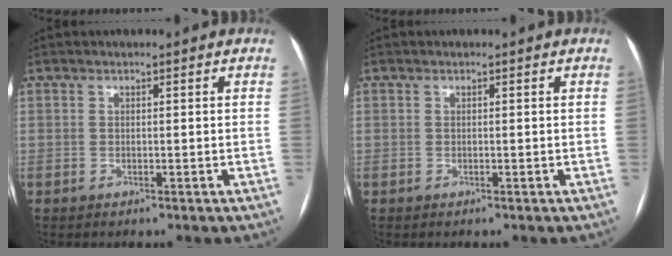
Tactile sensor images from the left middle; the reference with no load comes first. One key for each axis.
{"total": 0.0}